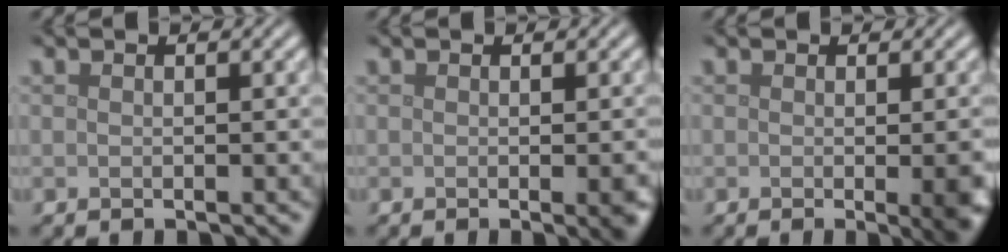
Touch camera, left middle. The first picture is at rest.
{"total": 2.4, "force": [-0.6, 0.6, 2.3], "torque": [-0.020, -0.002, -0.008]}
{"total": 4.3, "force": [-0.8, 1.3, 4.0], "torque": [-0.039, -0.007, -0.009]}